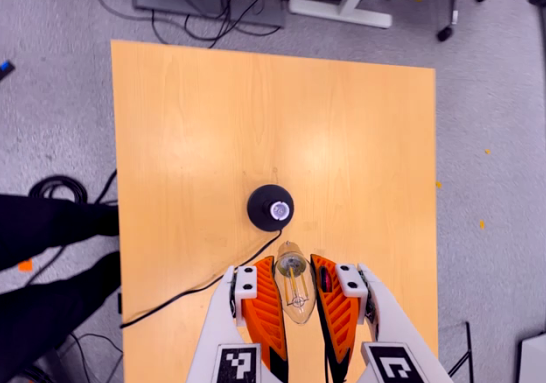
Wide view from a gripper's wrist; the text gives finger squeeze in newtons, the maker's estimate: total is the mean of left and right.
{"total": 22.8, "left": 25.8, "right": 19.7}